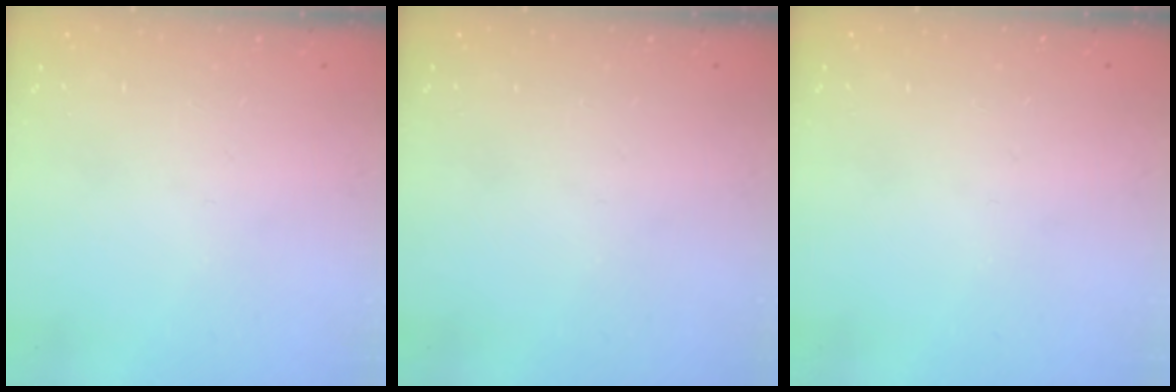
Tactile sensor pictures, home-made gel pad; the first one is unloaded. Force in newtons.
{"total": 0.0}
{"total": 0.0}